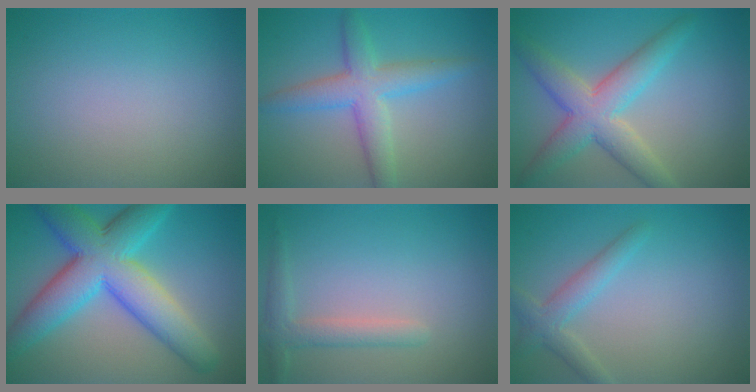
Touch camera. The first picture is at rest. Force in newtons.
{"total": 4.7, "press": 4.7, "slide": 0.1}
{"total": 5.0, "press": 4.9, "slide": 0.3}
{"total": 10.2, "press": 10.2, "slide": 0.2}
{"total": 2.3, "press": 2.3, "slide": 0.2}
{"total": 2.5, "press": 2.5, "slide": 0.1}